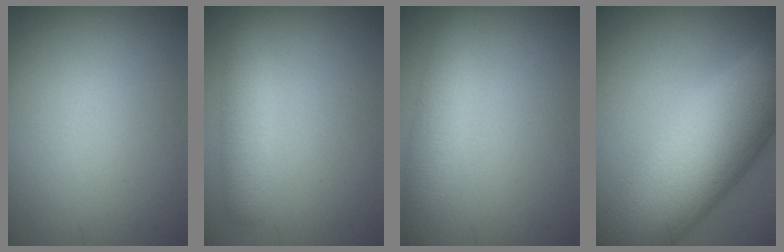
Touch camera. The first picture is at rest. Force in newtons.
{"total": 2.7, "press": 2.7, "slide": 0.1}
{"total": 3.2, "press": 3.2, "slide": 0.0}
{"total": 12.1, "press": 12.1, "slide": 0.3}